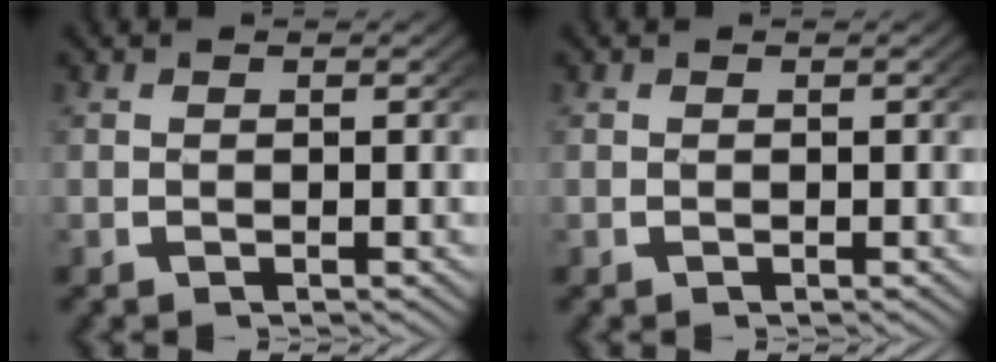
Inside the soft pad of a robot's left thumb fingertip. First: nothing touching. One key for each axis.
{"total": 0.0}